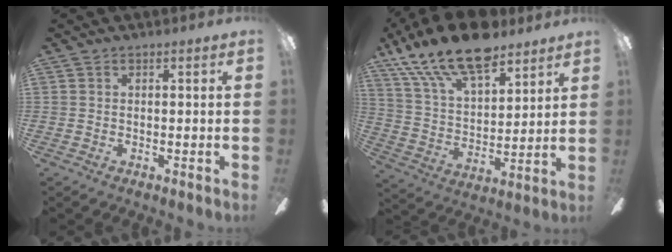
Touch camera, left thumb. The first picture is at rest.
{"total": 19.1, "force": [13.5, 7.6, 11.2], "torque": [-0.228, -0.076, 0.235]}